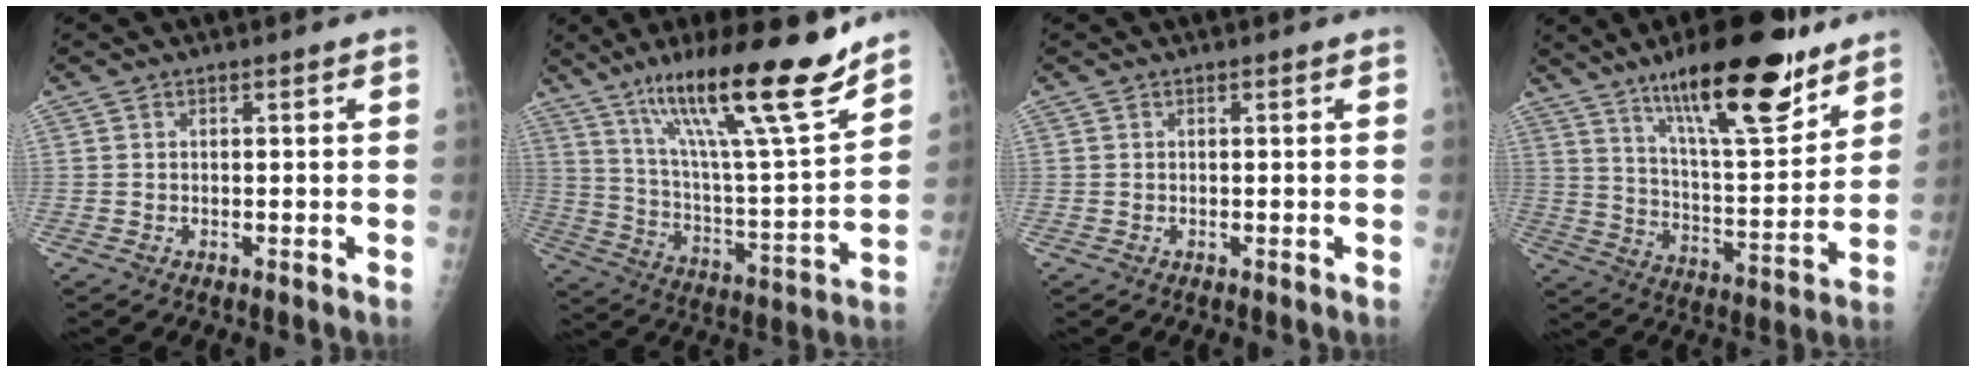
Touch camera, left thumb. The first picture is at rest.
{"total": 23.3, "force": [15.9, 2.5, 16.9], "torque": [-0.256, -0.071, 0.270]}
{"total": 0.0}
{"total": 21.6, "force": [14.3, 5.7, 15.2], "torque": [-0.209, -0.075, 0.234]}